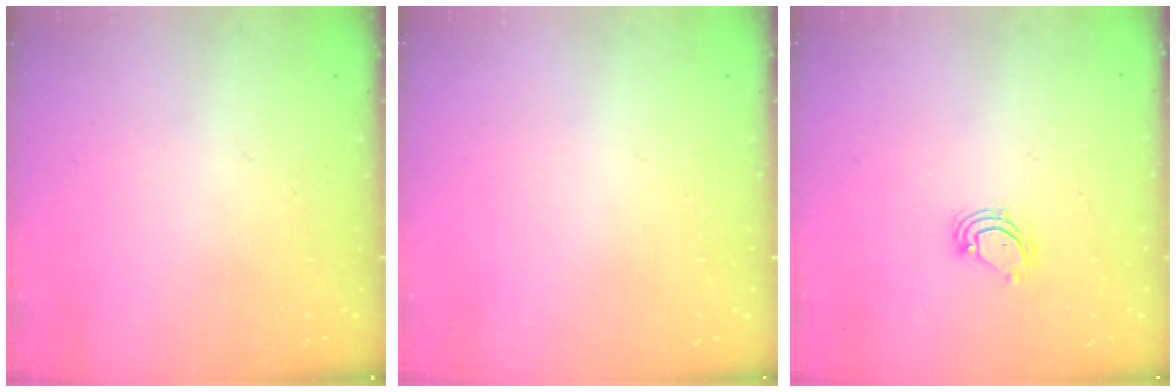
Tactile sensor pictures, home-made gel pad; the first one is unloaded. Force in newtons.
{"total": 0.0}
{"total": 5.5, "press": 5.5, "slide": 0.3}